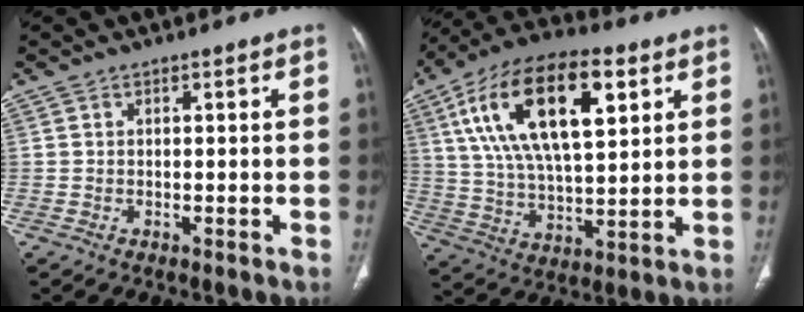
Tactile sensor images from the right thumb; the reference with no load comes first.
{"total": 23.0, "force": [8.4, 10.5, 18.6], "torque": [-0.326, -0.004, 0.148]}